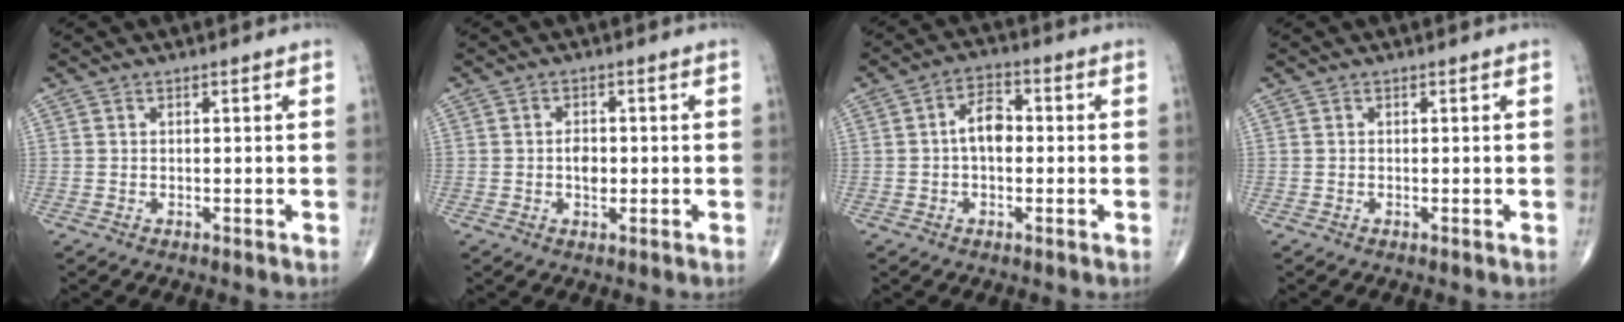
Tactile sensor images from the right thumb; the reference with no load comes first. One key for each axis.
{"total": 3.0, "fx": -0.2, "fy": 2.0, "fz": 2.2, "tx": -0.026, "ty": 0.003, "tz": -0.006}
{"total": 5.8, "fx": -0.1, "fy": 3.5, "fz": 4.7, "tx": -0.071, "ty": 0.018, "tz": -0.010}
{"total": 0.0}